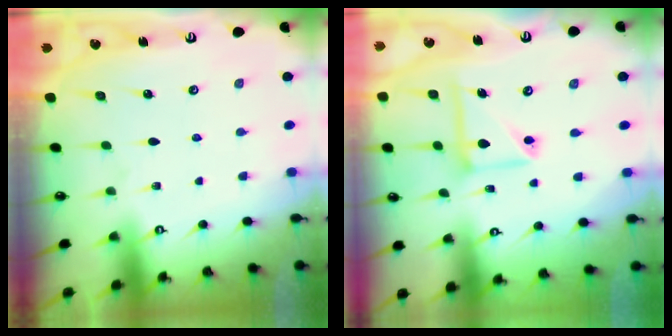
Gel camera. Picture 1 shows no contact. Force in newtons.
{"total": 10.7, "press": 10.6, "slide": 1.1}